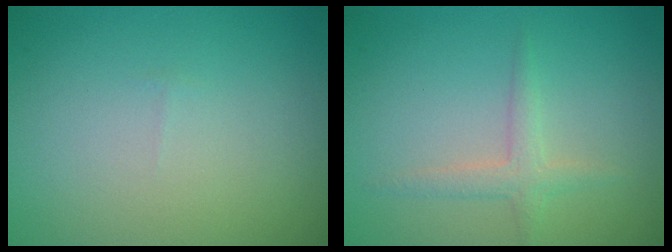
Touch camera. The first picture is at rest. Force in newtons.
{"total": 1.7, "press": 1.7, "slide": 0.1}